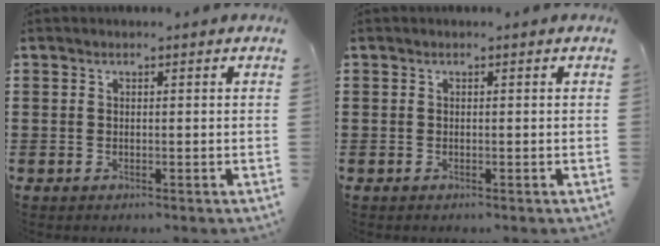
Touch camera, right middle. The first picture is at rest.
{"total": 0.0}